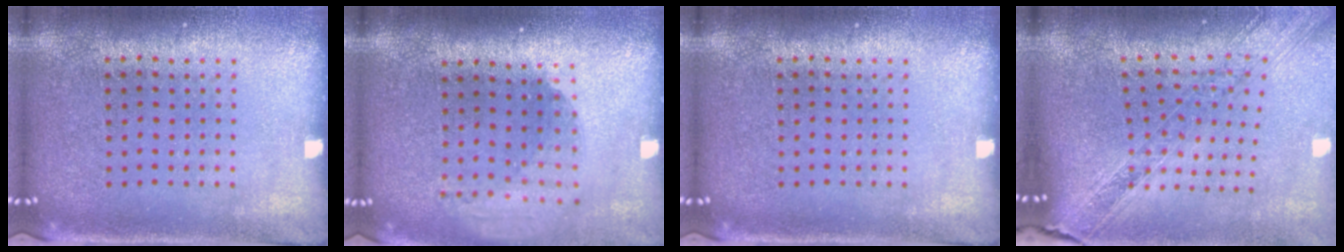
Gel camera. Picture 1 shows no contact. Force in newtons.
{"total": 1.9, "press": 1.5, "slide": 1.2}
{"total": 0.0}
{"total": 1.6, "press": 1.5, "slide": 0.6}